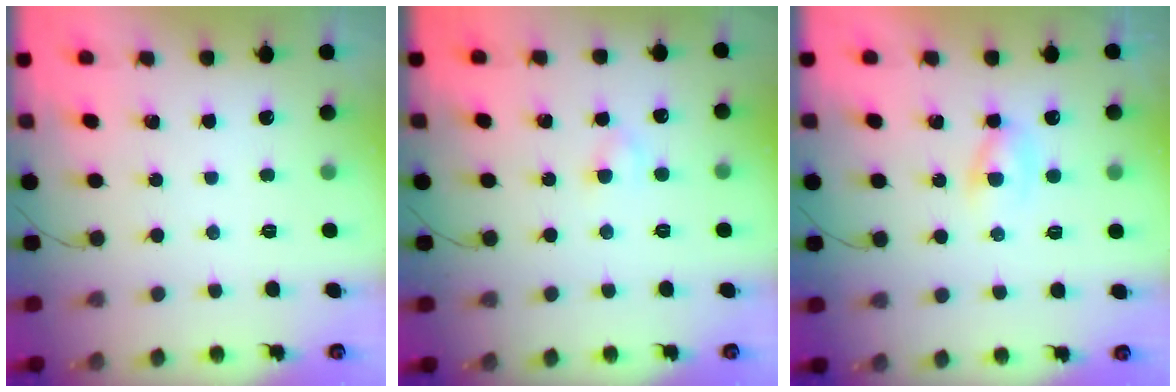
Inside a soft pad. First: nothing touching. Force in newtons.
{"total": 2.9, "press": 2.7, "slide": 1.1}
{"total": 2.2, "press": 2.0, "slide": 1.1}